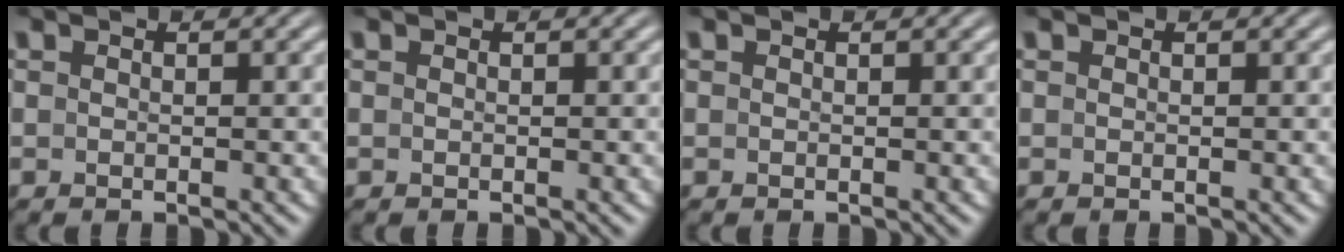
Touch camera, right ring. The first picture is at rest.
{"total": 0.0}
{"total": 0.0}
{"total": 0.0}